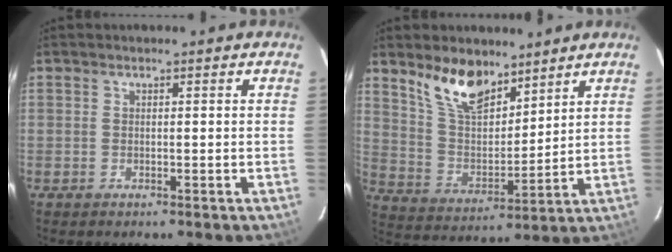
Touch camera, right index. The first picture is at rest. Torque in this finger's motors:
{"motor_torque": [0.61, 0.60, 0.42, 0.11]}